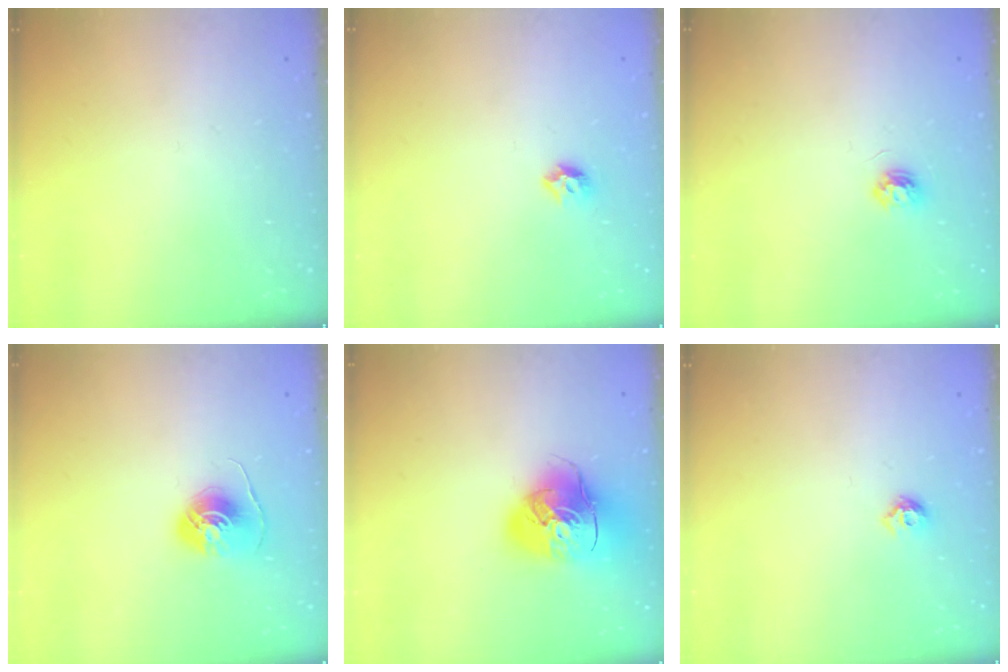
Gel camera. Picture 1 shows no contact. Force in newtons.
{"total": 5.5, "press": 5.4, "slide": 0.9}
{"total": 4.5, "press": 4.4, "slide": 0.5}
{"total": 7.1, "press": 7.1, "slide": 0.4}
{"total": 16.2, "press": 16.0, "slide": 2.4}
{"total": 5.1, "press": 5.0, "slide": 0.9}